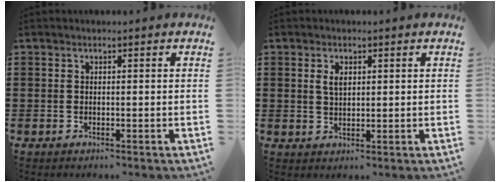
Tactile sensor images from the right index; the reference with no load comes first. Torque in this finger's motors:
{"motor_torque": [0.40, 0.36, 0.26, 0.07]}